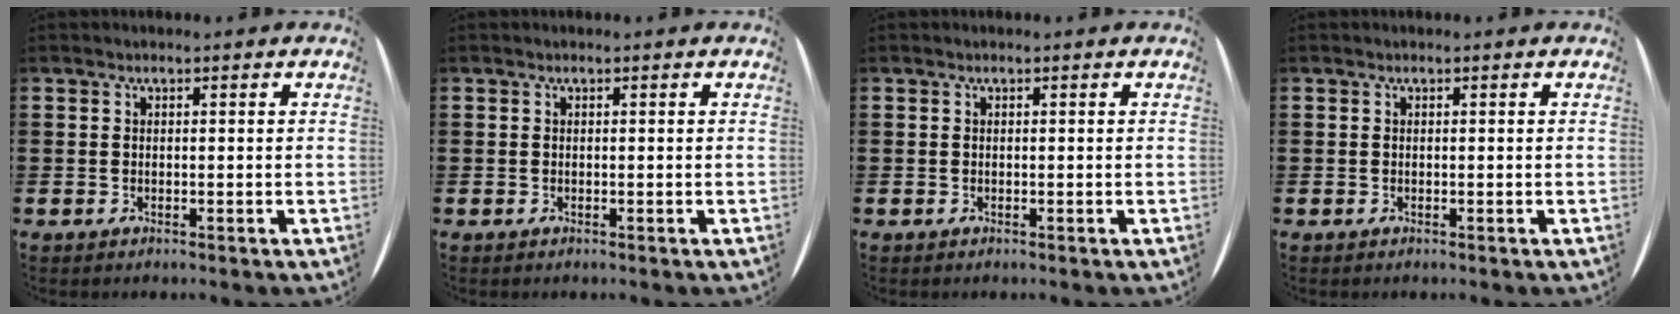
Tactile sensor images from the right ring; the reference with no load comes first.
{"total": 0.0}
{"total": 0.0}
{"total": 0.0}